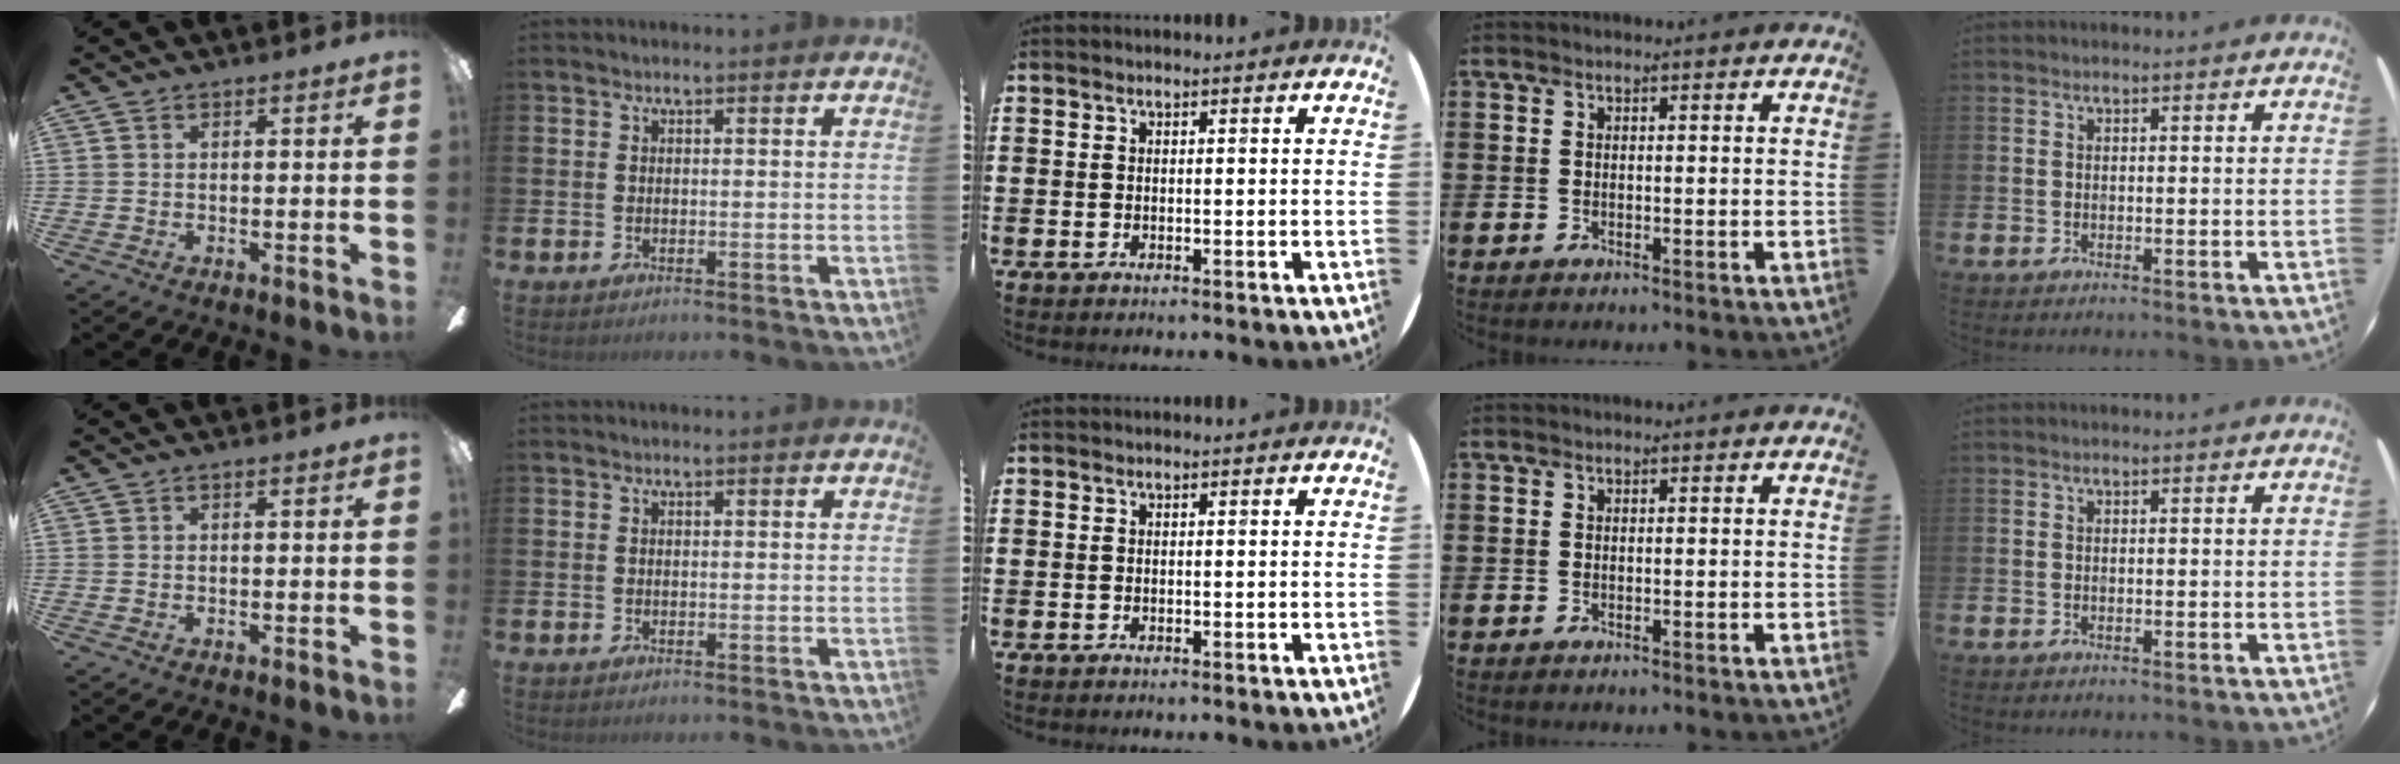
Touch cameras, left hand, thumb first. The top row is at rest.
{}